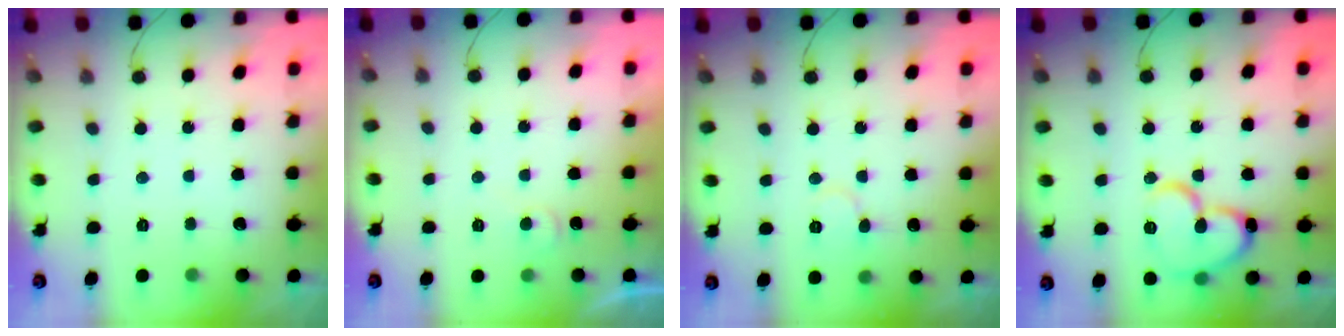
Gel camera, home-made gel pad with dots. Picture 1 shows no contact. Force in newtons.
{"total": 4.2, "press": 4.1, "slide": 0.4}
{"total": 6.1, "press": 6.1, "slide": 0.5}
{"total": 14.3, "press": 14.2, "slide": 1.8}